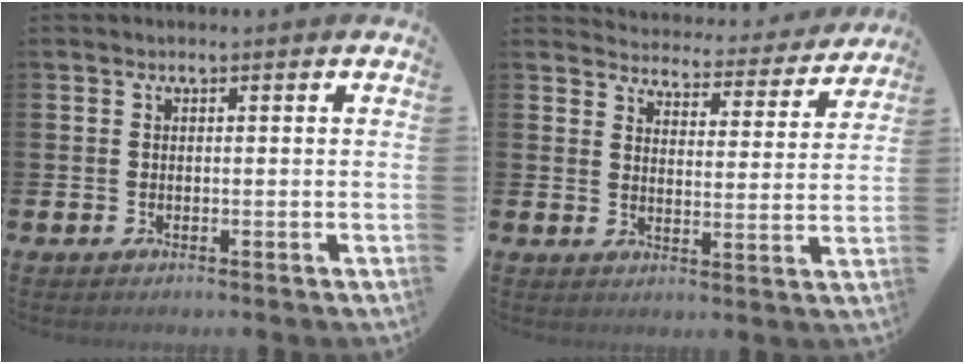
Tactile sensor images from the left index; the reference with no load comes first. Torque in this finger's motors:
{"motor_torque": [0.86, -1.28, 0.20, -0.01]}